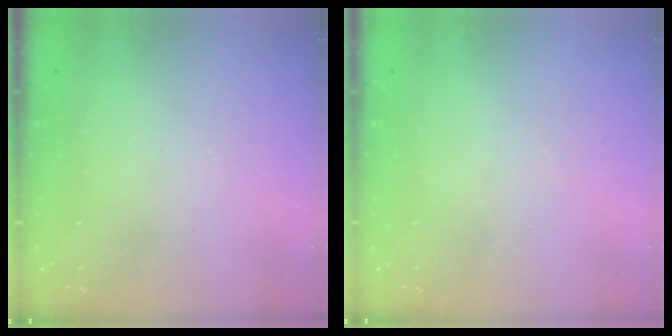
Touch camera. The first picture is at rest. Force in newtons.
{"total": 0.0}